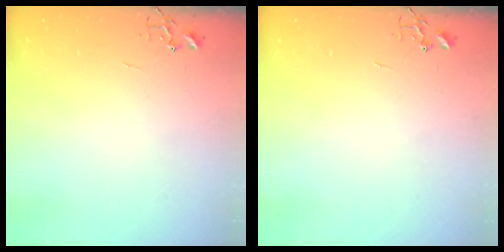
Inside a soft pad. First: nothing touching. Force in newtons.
{"total": 0.0}